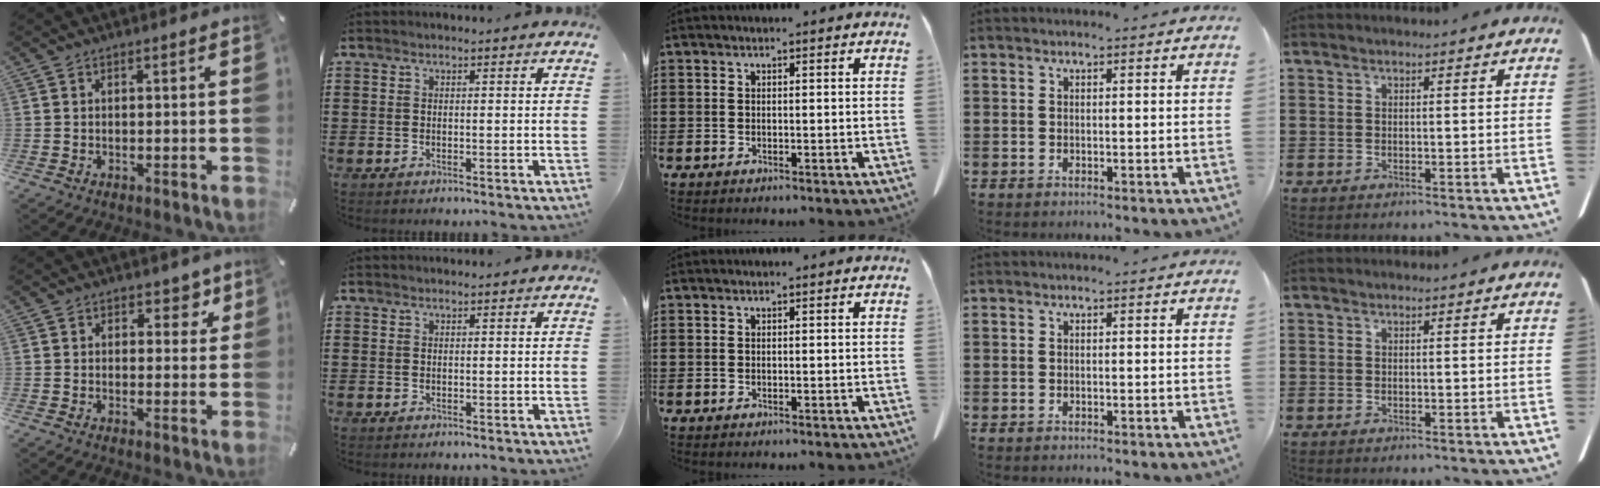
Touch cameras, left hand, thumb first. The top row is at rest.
{"thumb": {"total": 4.4, "force": [2.3, 3.1, 2.0], "torque": [0.001, -0.009, 0.031]}}